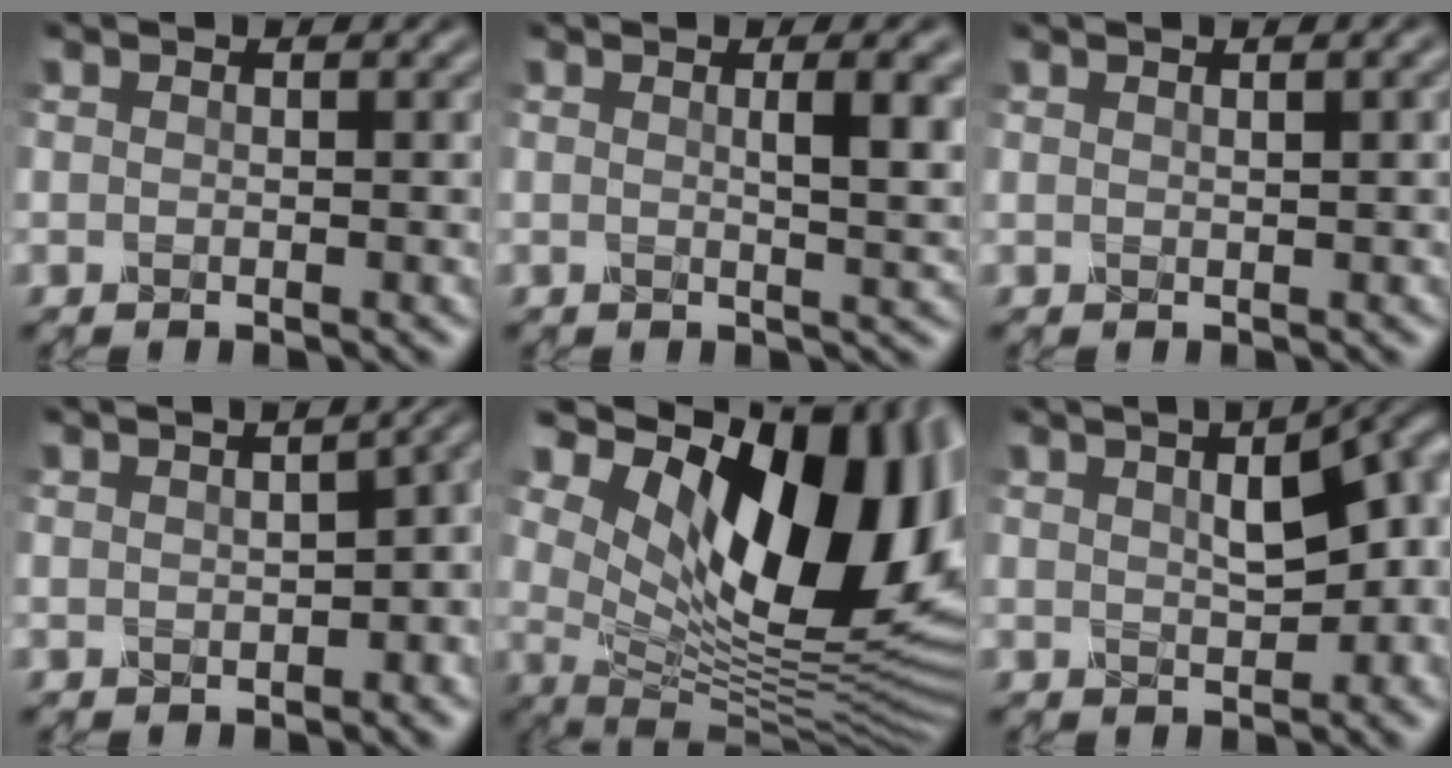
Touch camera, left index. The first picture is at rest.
{"total": 4.4, "force": [1.0, 1.2, 4.1], "torque": [-0.046, 0.003, 0.013]}
{"total": 2.3, "force": [1.1, 0.8, 1.9], "torque": [-0.016, 0.006, 0.007]}
{"total": 8.5, "force": [1.1, 4.5, 7.2], "torque": [-0.062, 0.019, 0.013]}
{"total": 16.8, "force": [5.4, 8.5, 13.4], "torque": [-0.186, -0.008, 0.097]}
{"total": 9.0, "force": [2.8, 4.3, 7.5], "torque": [-0.084, 0.026, 0.042]}